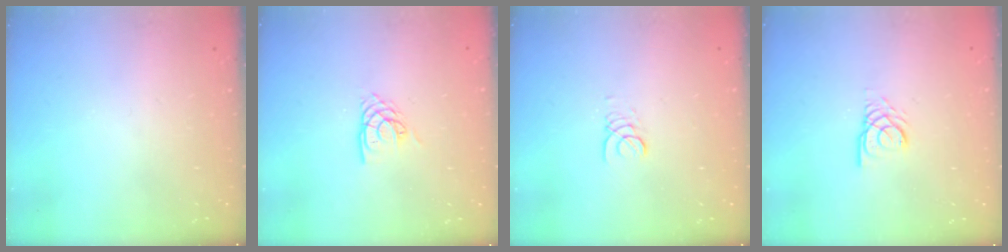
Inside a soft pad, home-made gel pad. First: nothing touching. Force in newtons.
{"total": 4.5, "press": 4.5, "slide": 0.4}
{"total": 1.4, "press": 1.4, "slide": 0.2}
{"total": 3.1, "press": 3.0, "slide": 0.2}